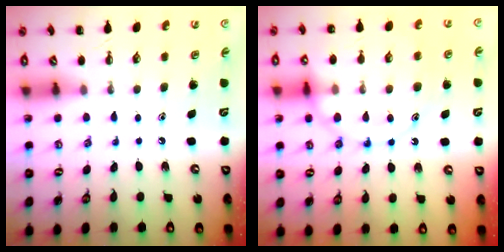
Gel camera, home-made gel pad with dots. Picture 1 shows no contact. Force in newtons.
{"total": 13.6, "press": 13.6, "slide": 1.1}